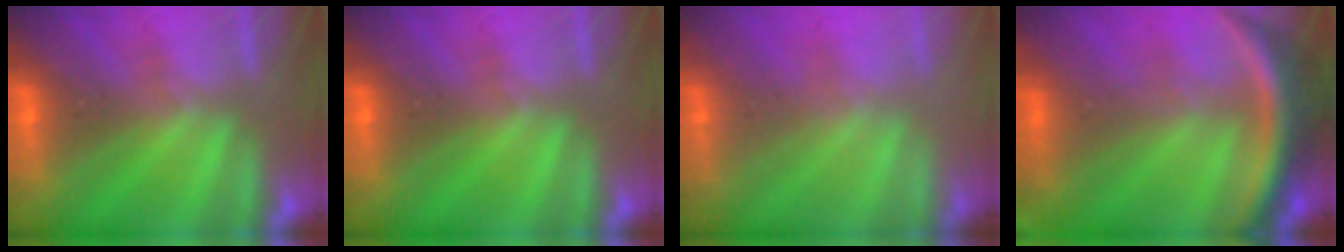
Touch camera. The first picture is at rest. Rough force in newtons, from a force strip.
{"total": 0.0}
{"total": 1.4}
{"total": 11.6}